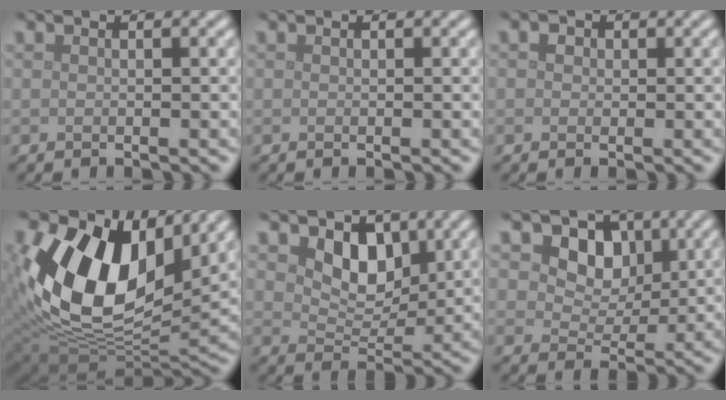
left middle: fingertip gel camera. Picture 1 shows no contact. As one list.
[{"total": 0.0}, {"total": 1.0, "force": [0.3, 0.9, 0.4], "torque": [-0.005, 0.000, -0.001]}, {"total": 15.9, "force": [4.7, 9.8, 11.6], "torque": [-0.227, 0.009, 0.083]}, {"total": 4.4, "force": [2.1, 2.9, 2.5], "torque": [-0.051, -0.009, 0.030]}, {"total": 6.1, "force": [2.7, 4.4, 3.2], "torque": [-0.070, -0.012, 0.048]}]